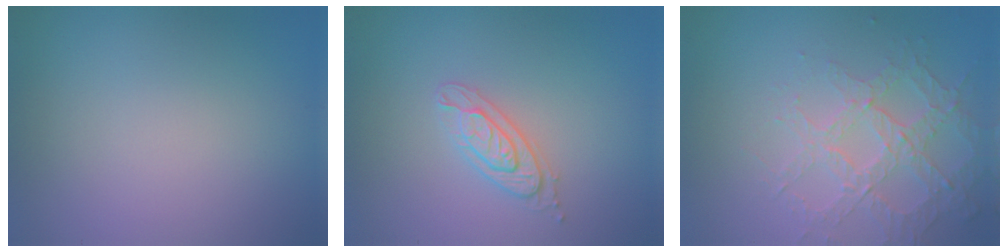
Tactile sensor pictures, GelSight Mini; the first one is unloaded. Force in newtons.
{"total": 2.2, "press": 2.1, "slide": 0.5}
{"total": 3.1, "press": 2.8, "slide": 1.3}